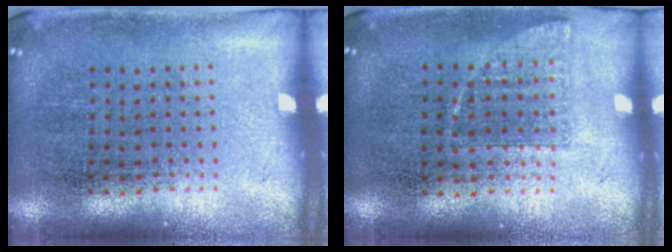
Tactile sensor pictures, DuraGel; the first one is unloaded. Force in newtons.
{"total": 0.7, "press": 0.7, "slide": 0.2}